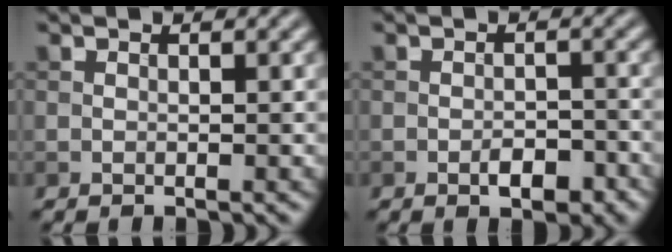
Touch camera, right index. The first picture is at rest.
{"total": 2.6, "force": [-1.3, 1.3, 1.9], "torque": [-0.026, 0.002, -0.020]}